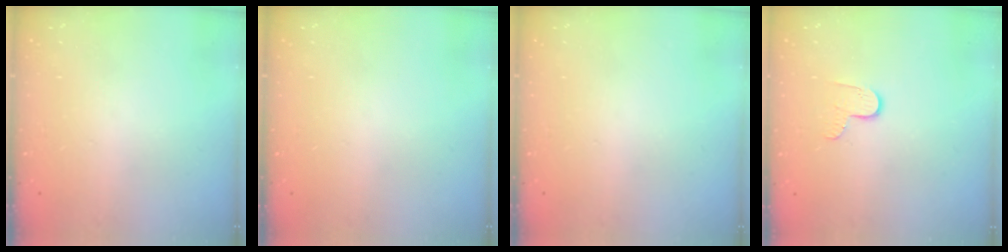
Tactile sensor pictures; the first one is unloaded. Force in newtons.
{"total": 0.0}
{"total": 0.0}
{"total": 5.9, "press": 5.9, "slide": 0.6}